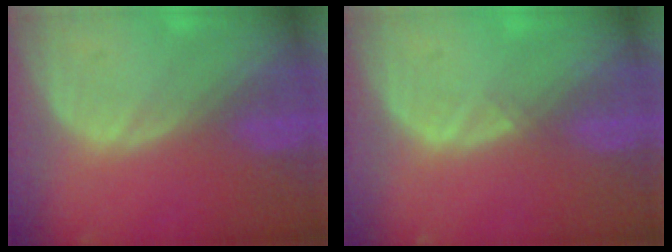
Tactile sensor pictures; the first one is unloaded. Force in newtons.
{"total": 0.7, "press": 0.5, "slide": 0.4}